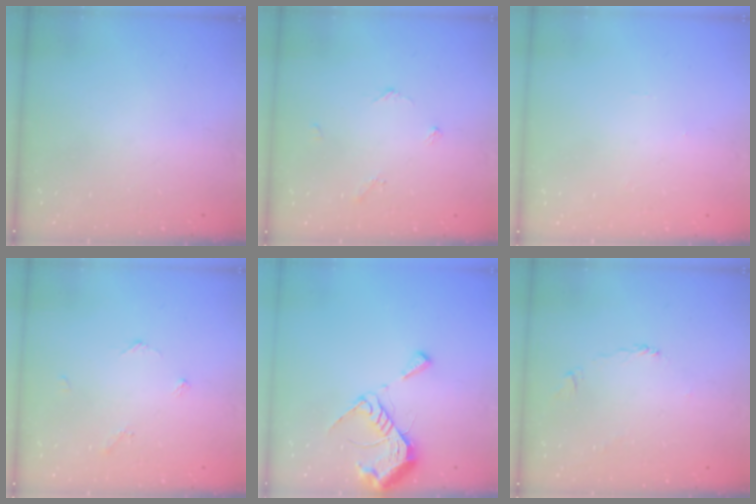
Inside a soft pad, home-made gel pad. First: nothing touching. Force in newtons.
{"total": 2.8, "press": 2.8, "slide": 0.4}
{"total": 0.0}
{"total": 2.8, "press": 2.8, "slide": 0.4}
{"total": 10.0, "press": 10.0, "slide": 0.7}
{"total": 2.3, "press": 2.3, "slide": 0.3}